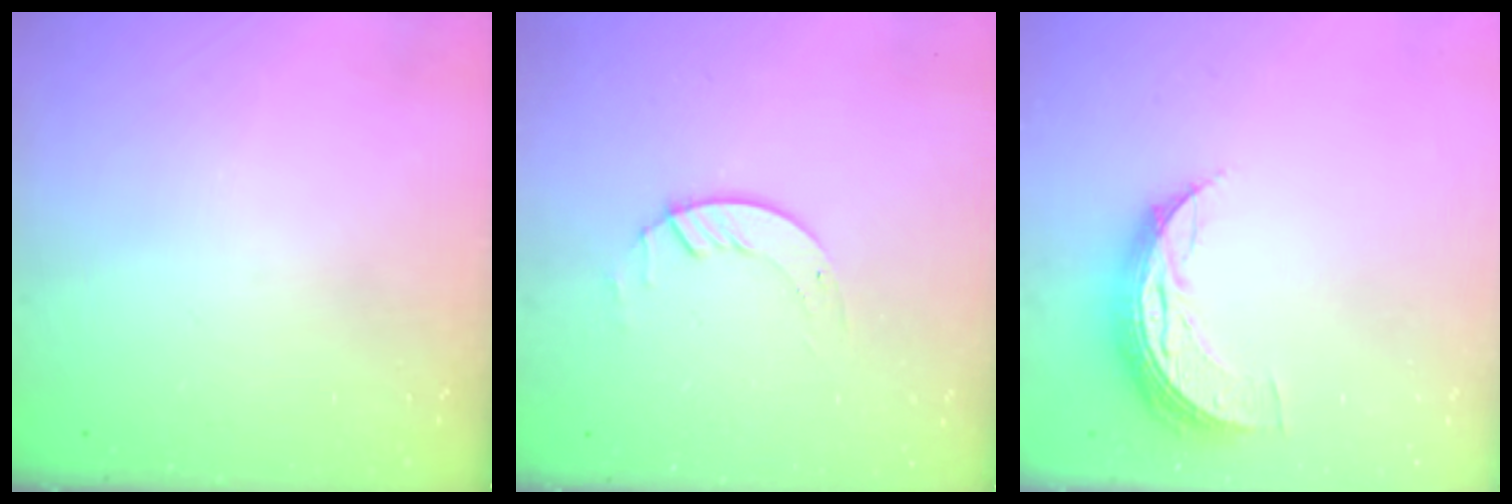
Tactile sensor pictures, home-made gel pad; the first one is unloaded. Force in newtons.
{"total": 2.0, "press": 2.0, "slide": 0.2}
{"total": 8.3, "press": 8.3, "slide": 0.5}